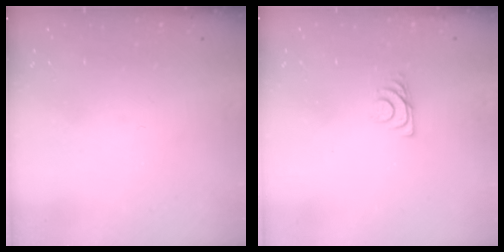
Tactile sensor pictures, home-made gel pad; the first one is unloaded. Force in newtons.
{"total": 5.4, "press": 5.3, "slide": 0.7}